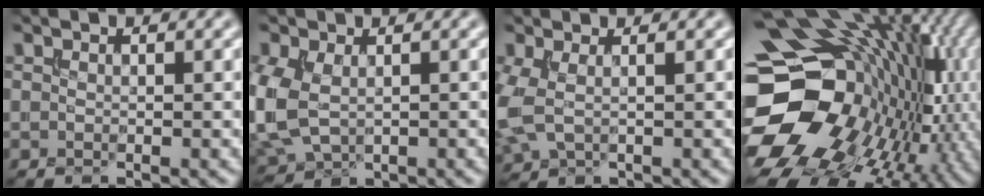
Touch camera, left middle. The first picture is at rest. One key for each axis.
{"total": 6.4, "fx": -0.4, "fy": 4.4, "fz": 4.6, "tx": -0.129, "ty": -0.014, "tz": -0.002}
{"total": 3.3, "fx": 0.2, "fy": 1.8, "fz": 2.8, "tx": -0.083, "ty": -0.002, "tz": 0.003}
{"total": 19.0, "fx": -1.9, "fy": 14.5, "fz": 12.2, "tx": -0.242, "ty": -0.013, "tz": -0.026}